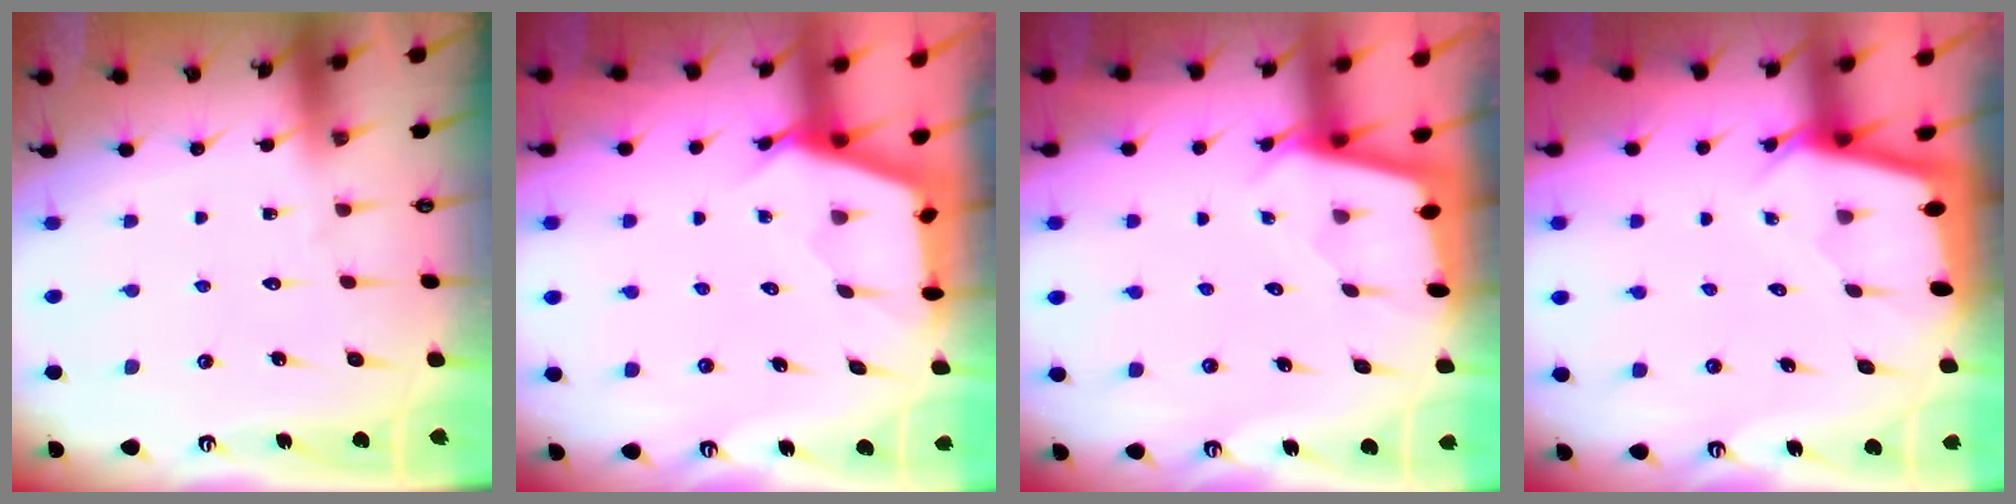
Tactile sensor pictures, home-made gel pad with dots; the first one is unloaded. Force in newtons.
{"total": 2.5, "press": 2.5, "slide": 0.3}
{"total": 1.7, "press": 1.7, "slide": 0.2}
{"total": 2.3, "press": 2.3, "slide": 0.1}